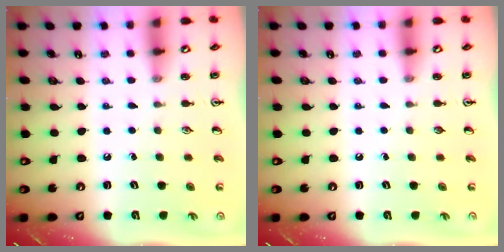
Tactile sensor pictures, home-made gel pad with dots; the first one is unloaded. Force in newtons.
{"total": 0.0}